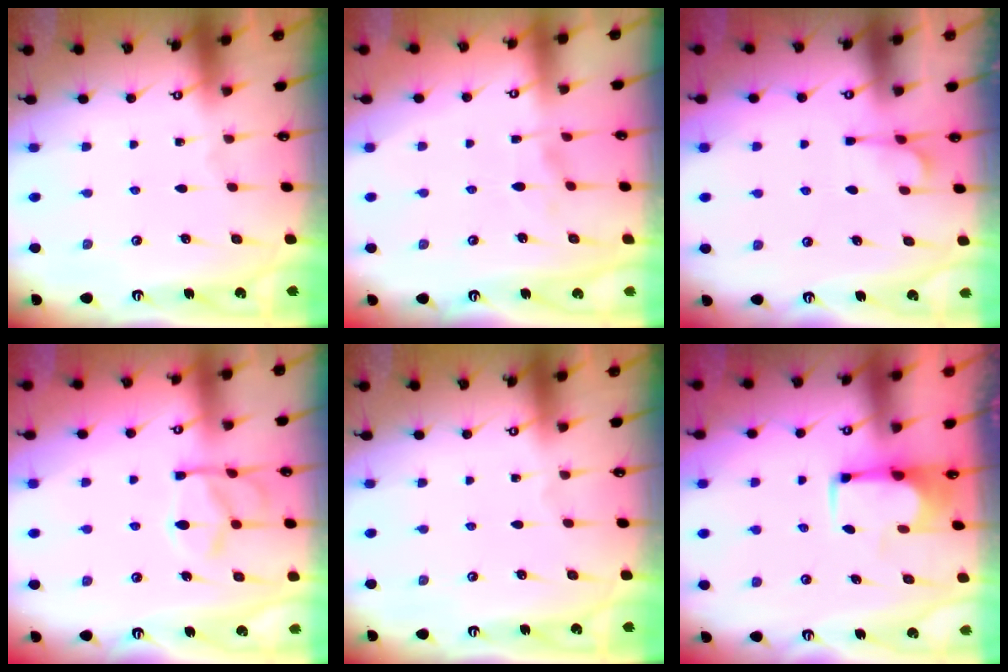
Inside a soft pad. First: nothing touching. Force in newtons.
{"total": 2.1, "press": 1.9, "slide": 0.9}
{"total": 1.3, "press": 0.2, "slide": 1.3}
{"total": 6.8, "press": 6.5, "slide": 1.7}
{"total": 0.0}
{"total": 1.9, "press": 1.6, "slide": 1.0}